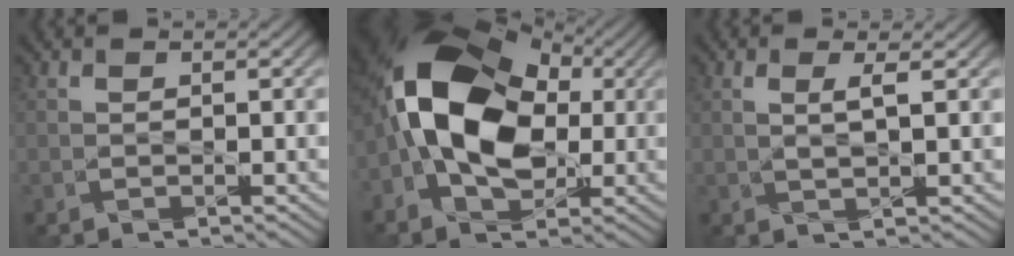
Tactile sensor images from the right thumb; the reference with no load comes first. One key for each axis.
{"total": 15.9, "fx": 0.1, "fy": 10.4, "fz": 12.0, "tx": -0.223, "ty": 0.019, "tz": -0.015}
{"total": 1.9, "fx": 0.8, "fy": -0.1, "fz": 1.7, "tx": -0.040, "ty": 0.000, "tz": 0.018}